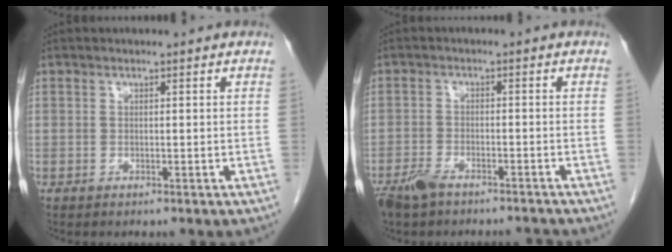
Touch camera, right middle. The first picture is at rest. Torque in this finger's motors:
{"motor_torque": [-0.09, -0.26, 0.06, 0.01]}